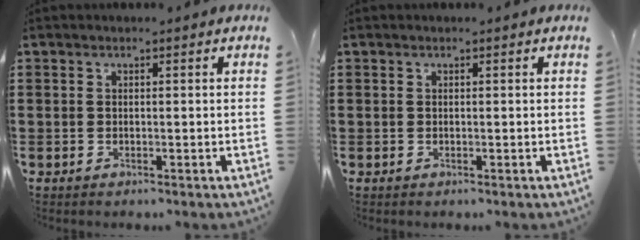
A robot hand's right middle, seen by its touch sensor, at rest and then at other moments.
{"total": 0.0}